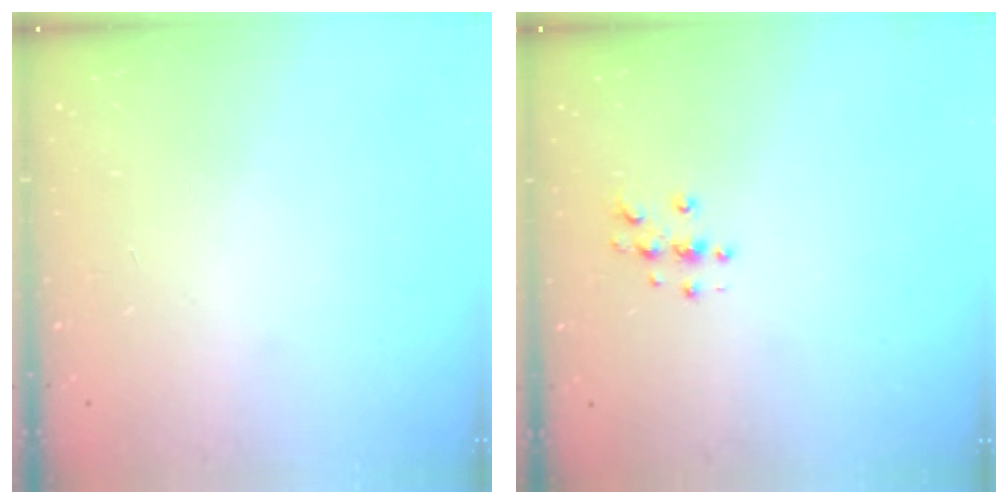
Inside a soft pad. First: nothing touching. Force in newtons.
{"total": 4.6, "press": 4.6, "slide": 0.4}